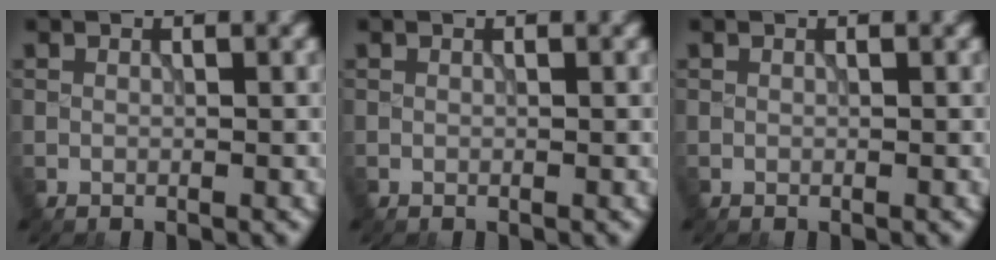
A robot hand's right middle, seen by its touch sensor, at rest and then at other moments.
{"total": 0.0}
{"total": 0.0}